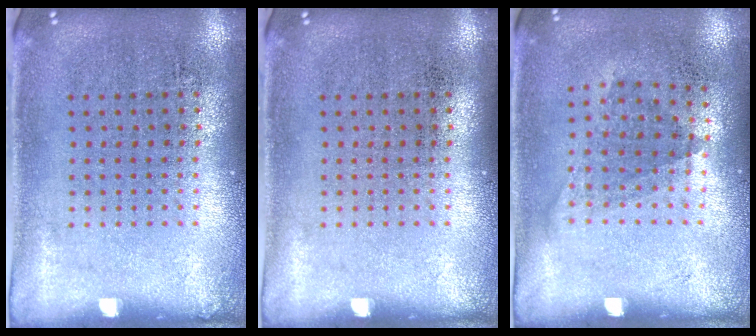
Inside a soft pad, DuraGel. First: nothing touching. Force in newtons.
{"total": 0.0}
{"total": 1.1, "press": 0.8, "slide": 0.7}